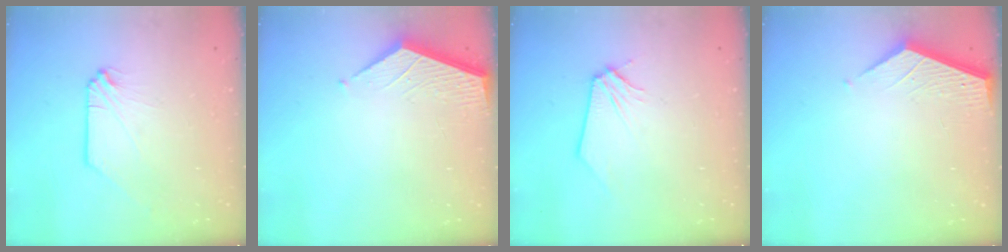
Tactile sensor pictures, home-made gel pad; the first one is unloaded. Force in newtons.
{"total": 3.7, "press": 3.7, "slide": 0.3}
{"total": 0.0}
{"total": 3.8, "press": 3.8, "slide": 0.4}